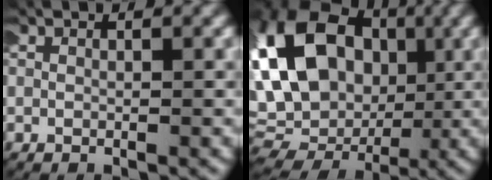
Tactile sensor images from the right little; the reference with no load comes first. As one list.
[{"total": 15.7, "force": [0.2, 12.4, 9.5], "torque": [-0.217, -0.042, 0.021]}]